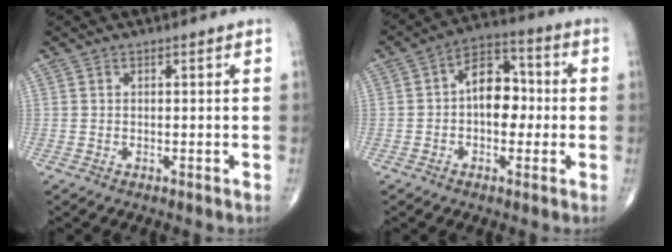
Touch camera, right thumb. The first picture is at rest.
{"total": 9.9, "force": [-0.3, 6.5, 7.5], "torque": [-0.082, 0.027, -0.017]}